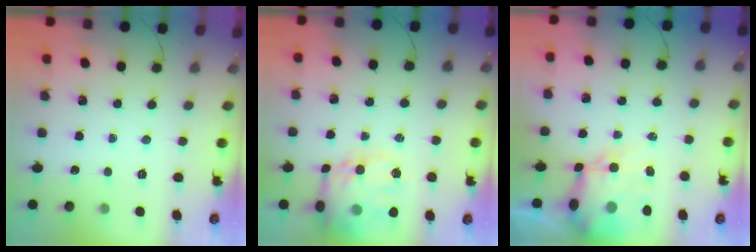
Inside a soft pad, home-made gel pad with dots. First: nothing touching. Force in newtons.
{"total": 18.6, "press": 18.0, "slide": 4.4}
{"total": 10.7, "press": 10.3, "slide": 3.1}